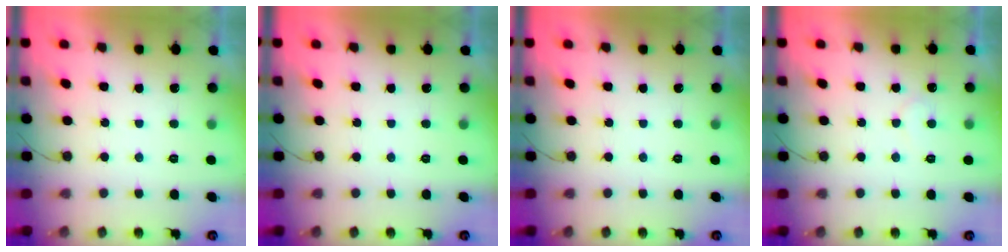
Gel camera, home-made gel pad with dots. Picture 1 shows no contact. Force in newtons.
{"total": 0.0}
{"total": 0.0}
{"total": 5.0, "press": 5.0, "slide": 0.4}